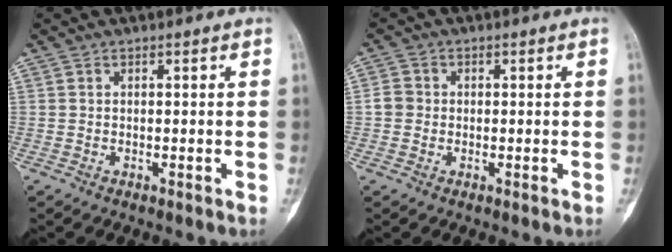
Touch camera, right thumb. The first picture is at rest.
{"total": 2.6, "force": [-0.2, 2.4, 1.0], "torque": [-0.008, 0.007, -0.010]}